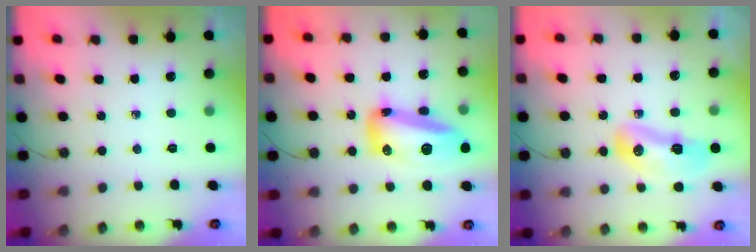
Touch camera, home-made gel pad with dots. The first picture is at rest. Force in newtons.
{"total": 17.0, "press": 16.9, "slide": 1.8}
{"total": 12.7, "press": 12.6, "slide": 1.5}